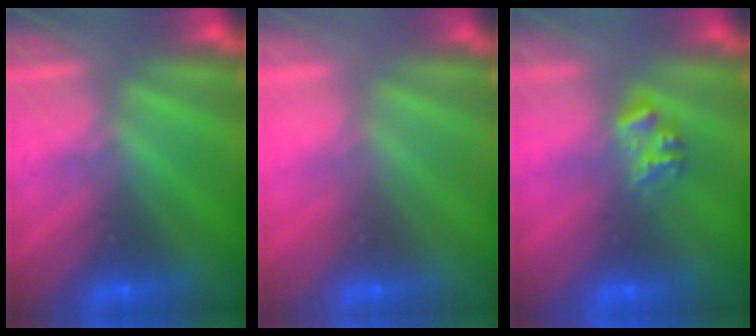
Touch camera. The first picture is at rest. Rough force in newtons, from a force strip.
{"total": 2.9}
{"total": 2.3}